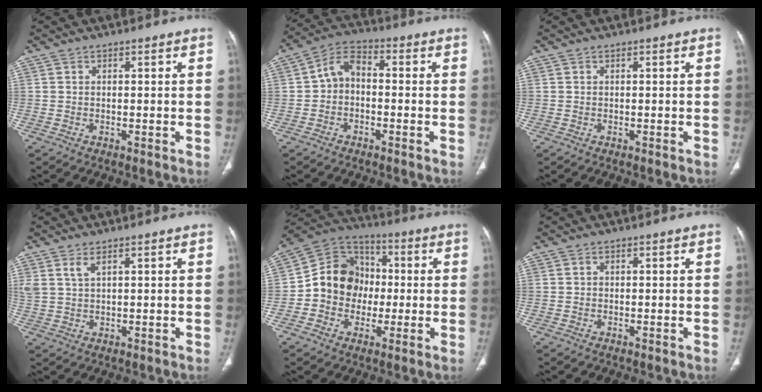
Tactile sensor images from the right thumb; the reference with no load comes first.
{"total": 6.2, "force": [-0.7, 4.5, 4.2], "torque": [-0.059, 0.026, -0.028]}
{"total": 0.0}
{"total": 3.0, "force": [1.9, 1.0, 2.1], "torque": [-0.051, -0.004, 0.048]}
{"total": 13.7, "force": [-1.1, 12.0, 6.5], "torque": [-0.072, 0.033, -0.031]}
{"total": 0.0}